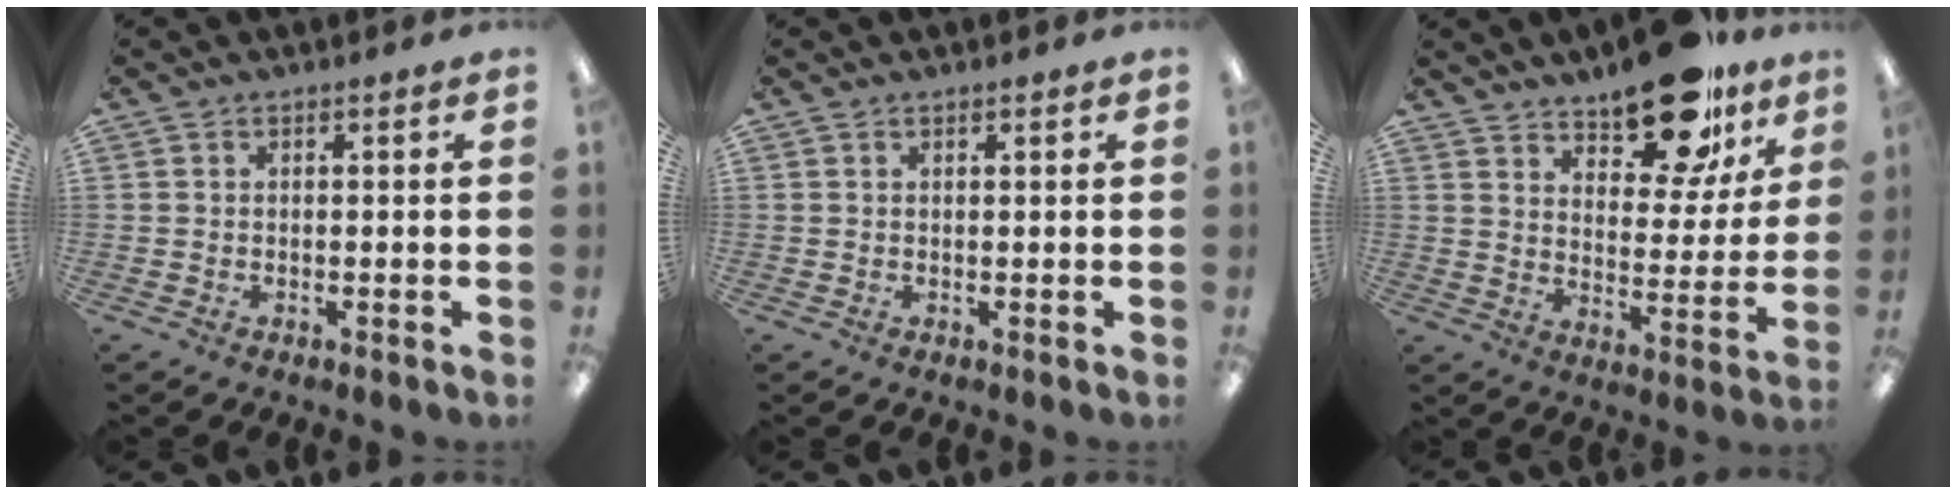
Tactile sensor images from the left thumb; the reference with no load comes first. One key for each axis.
{"total": 0.8, "fx": 0.6, "fy": 0.2, "fz": 0.4, "tx": -0.009, "ty": 0.001, "tz": 0.011}
{"total": 17.9, "fx": 13.3, "fy": 7.6, "fz": 9.2, "tx": -0.126, "ty": -0.080, "tz": 0.227}